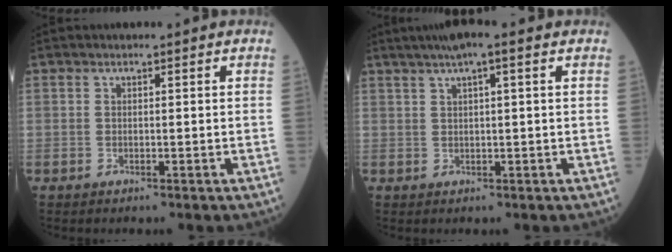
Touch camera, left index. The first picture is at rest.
{"total": 5.2, "force": [3.2, 0.2, 4.1], "torque": [-0.072, 0.024, 0.052]}